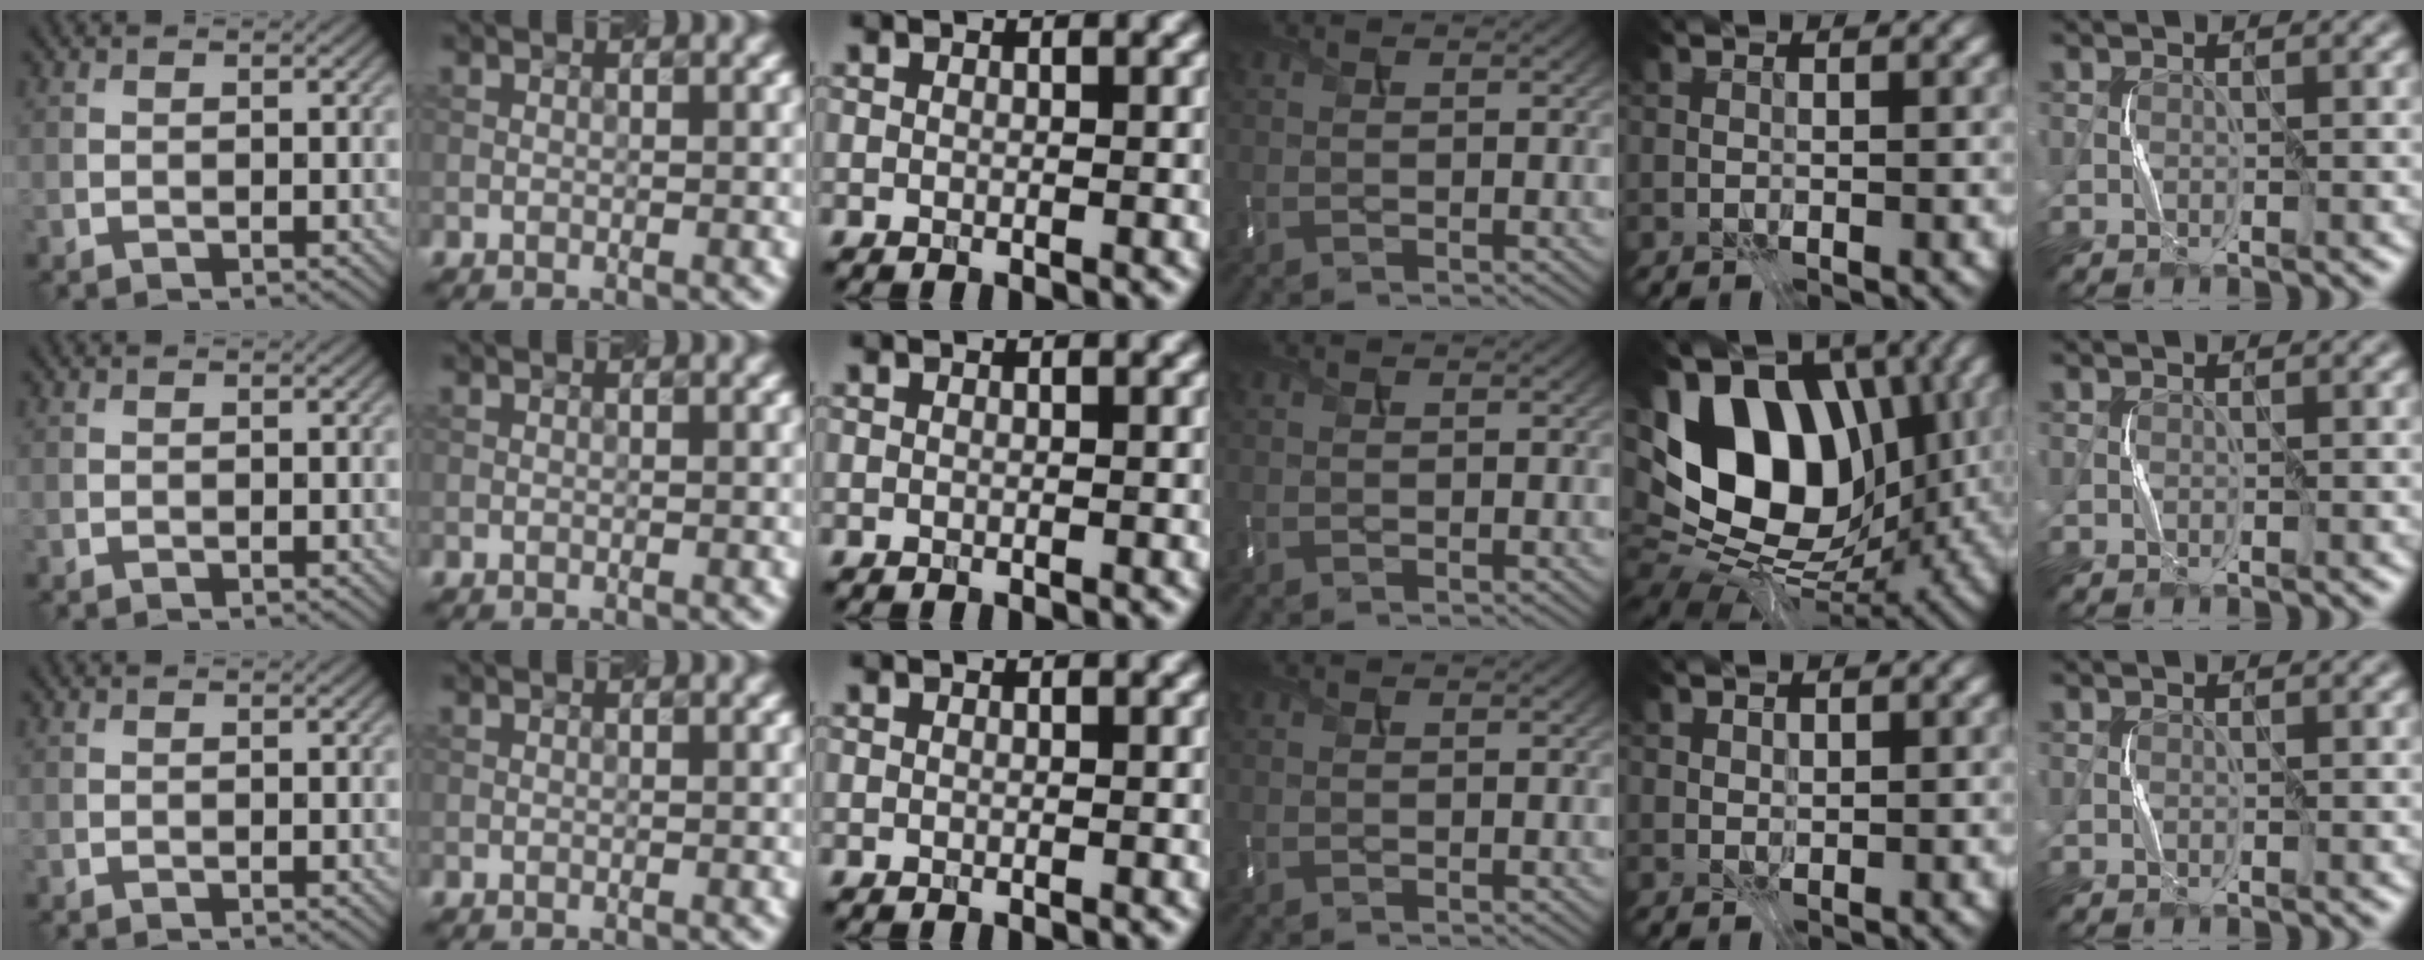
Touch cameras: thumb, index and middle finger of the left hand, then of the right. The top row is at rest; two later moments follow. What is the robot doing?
{"motion": "press", "object": "mouse"}